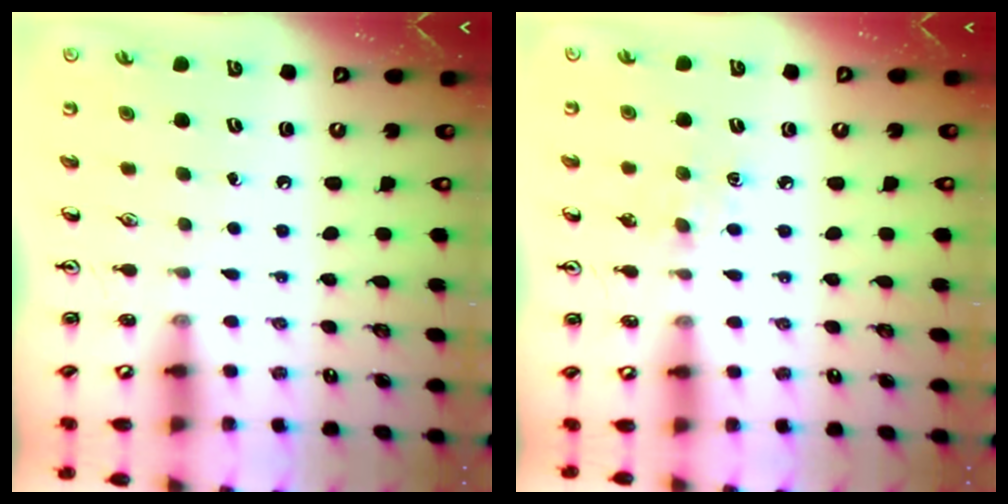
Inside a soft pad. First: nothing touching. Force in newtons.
{"total": 5.6, "press": 5.5, "slide": 0.9}